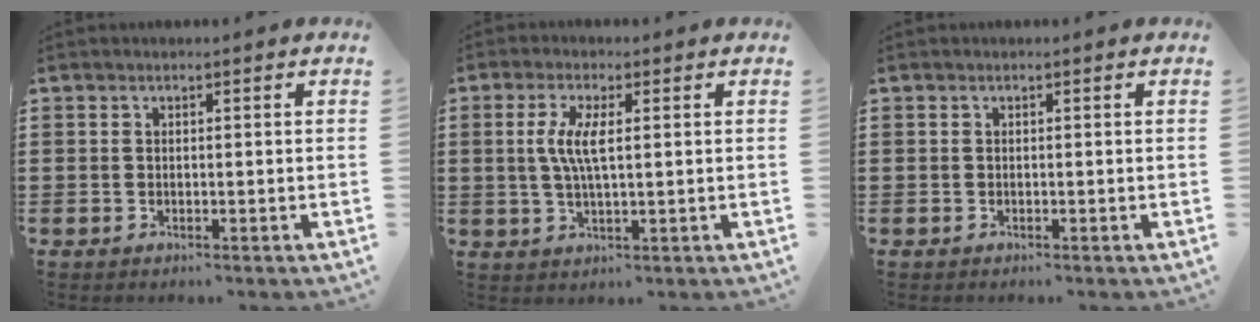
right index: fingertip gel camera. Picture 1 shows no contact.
{"total": 5.2, "force": [0.8, 1.3, 4.9], "torque": [-0.111, -0.003, 0.007]}
{"total": 0.0}